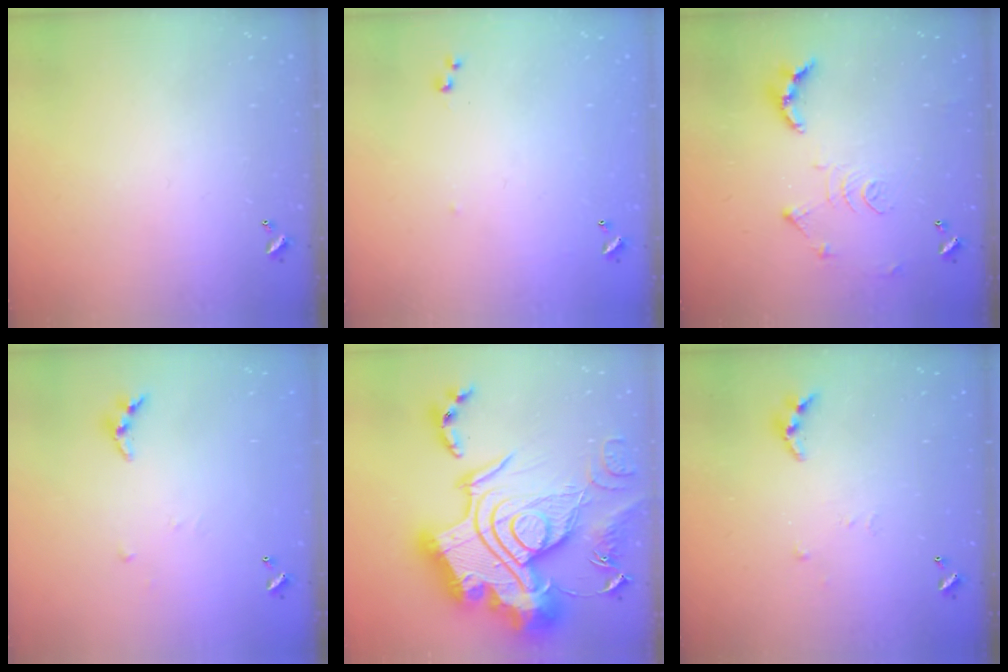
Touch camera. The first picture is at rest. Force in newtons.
{"total": 5.4, "press": 5.4, "slide": 0.6}
{"total": 12.0, "press": 11.9, "slide": 1.3}
{"total": 4.6, "press": 4.5, "slide": 0.5}
{"total": 0.7, "press": 0.7, "slide": 0.1}
{"total": 3.3, "press": 3.3, "slide": 0.4}